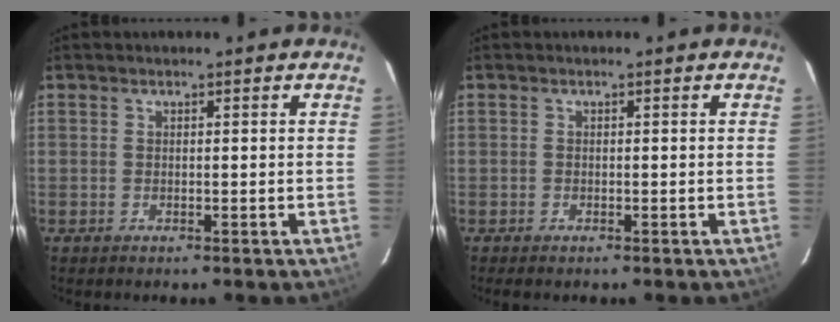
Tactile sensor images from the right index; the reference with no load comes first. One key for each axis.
{"total": 0.8, "fx": -0.7, "fy": 0.3, "fz": 0.3, "tx": -0.007, "ty": -0.002, "tz": -0.014}